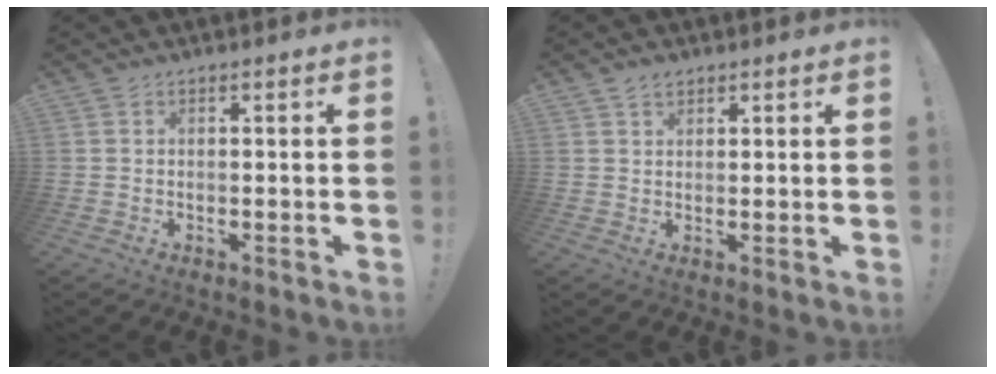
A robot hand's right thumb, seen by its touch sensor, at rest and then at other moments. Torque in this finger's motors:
{"motor_torque": [-0.22, 0.59, 0.36, -0.05, 0.00]}